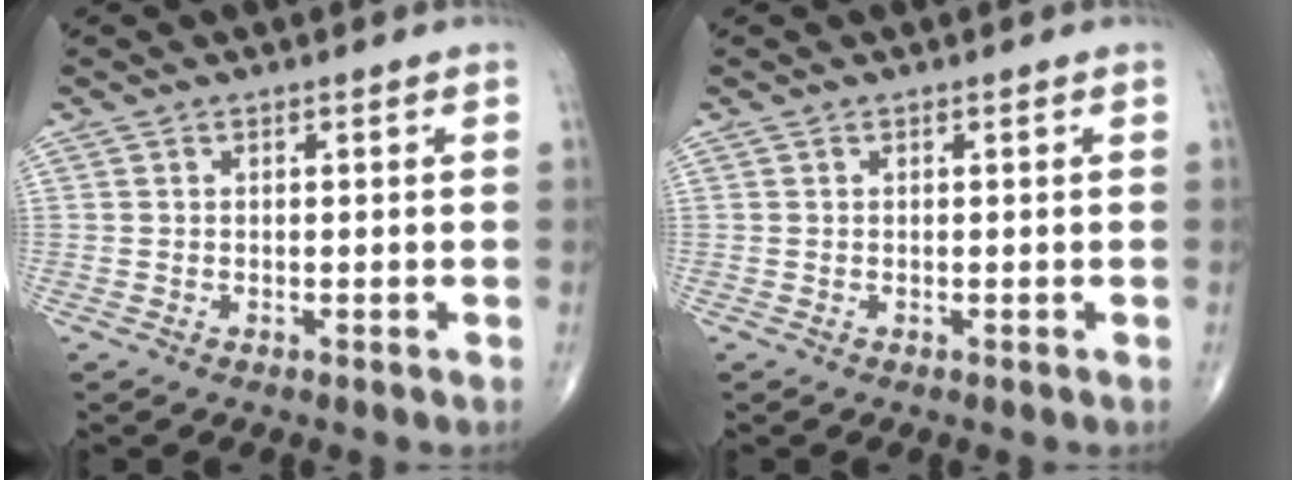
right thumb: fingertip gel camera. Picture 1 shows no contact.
{"total": 0.0}